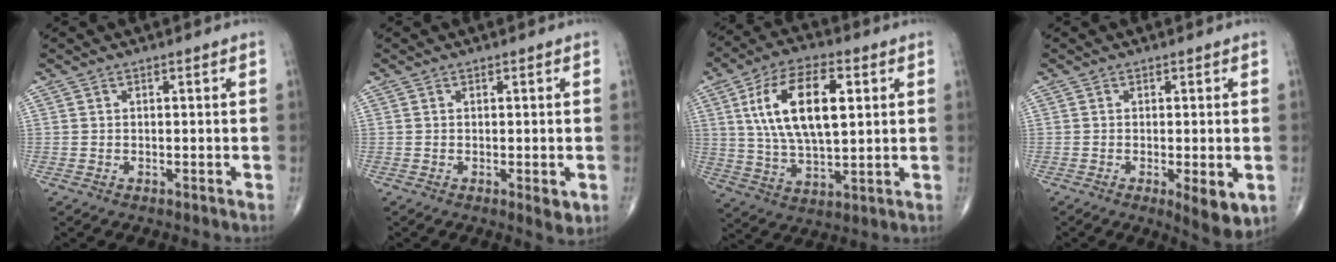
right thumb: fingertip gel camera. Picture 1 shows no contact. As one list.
[{"total": 2.5, "force": [-0.6, 0.8, 2.3], "torque": [-0.027, -0.007, -0.007]}, {"total": 16.7, "force": [4.2, 7.7, 14.2], "torque": [-0.252, -0.001, 0.077]}, {"total": 6.2, "force": [-1.7, 1.9, 5.6], "torque": [-0.076, -0.017, -0.023]}]